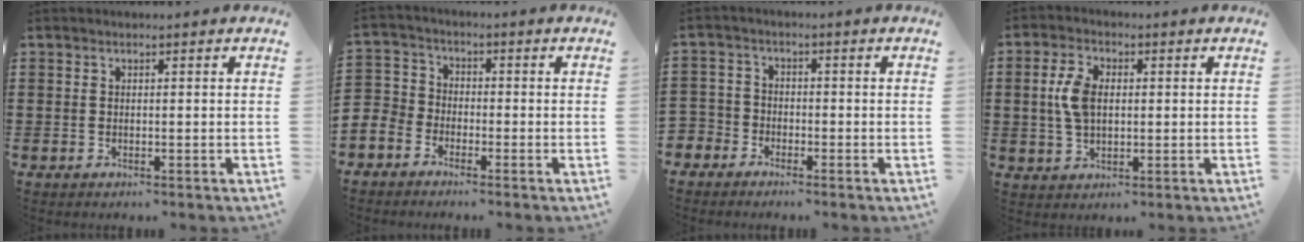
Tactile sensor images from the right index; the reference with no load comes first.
{"total": 3.6, "force": [-2.7, 2.4, -0.1], "torque": [-0.036, -0.004, -0.067]}
{"total": 2.9, "force": [-2.4, 1.7, -0.1], "torque": [-0.017, 0.000, -0.058]}
{"total": 5.7, "force": [0.7, 3.4, 4.5], "torque": [-0.119, 0.007, 0.003]}